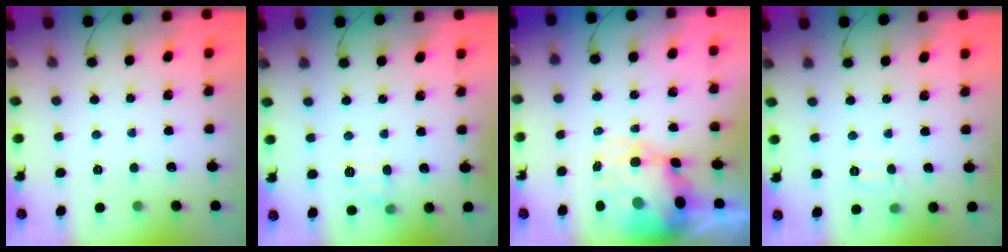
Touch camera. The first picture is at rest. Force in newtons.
{"total": 9.5, "press": 9.4, "slide": 1.7}
{"total": 8.3, "press": 7.9, "slide": 2.4}
{"total": 5.5, "press": 5.4, "slide": 1.0}